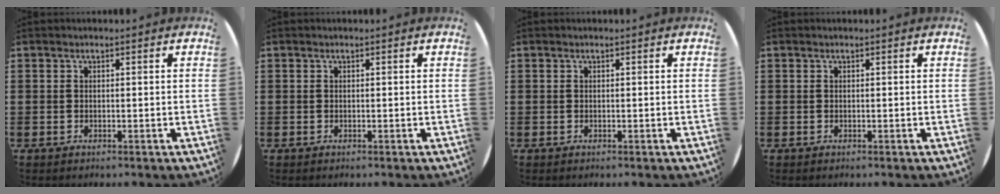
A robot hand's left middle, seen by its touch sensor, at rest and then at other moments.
{"total": 0.0}
{"total": 0.0}
{"total": 0.0}